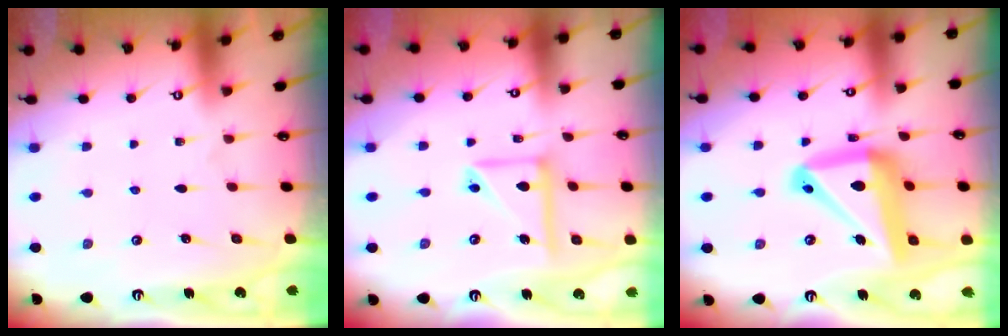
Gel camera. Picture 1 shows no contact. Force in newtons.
{"total": 12.5, "press": 12.5, "slide": 1.2}
{"total": 19.3, "press": 19.1, "slide": 2.0}